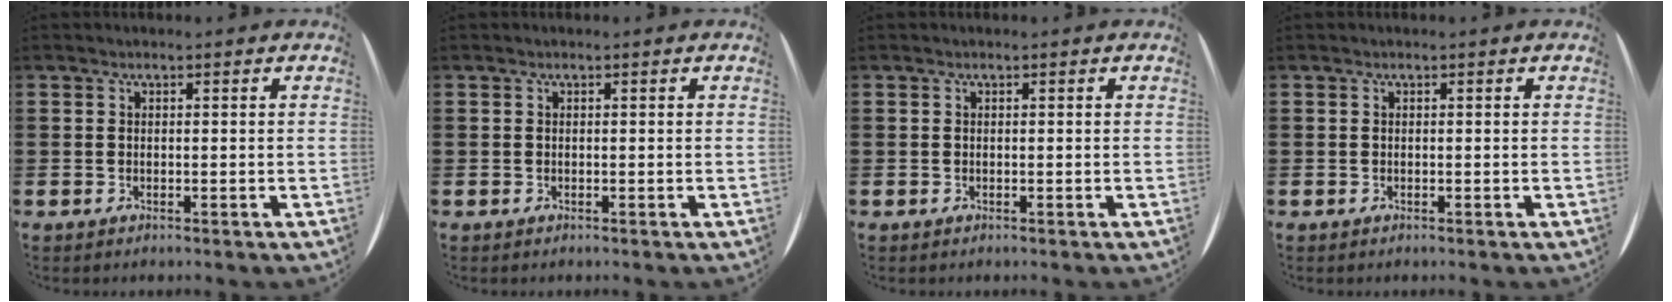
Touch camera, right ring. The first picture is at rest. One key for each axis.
{"total": 0.0}
{"total": 0.0}
{"total": 0.0}